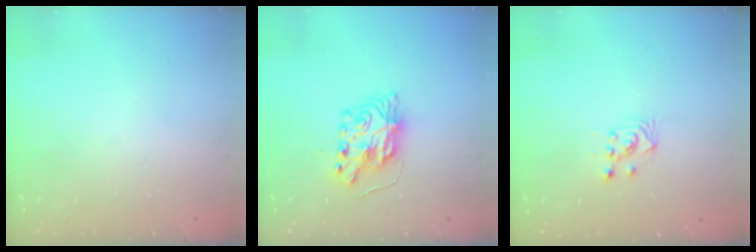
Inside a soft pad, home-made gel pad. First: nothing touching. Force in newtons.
{"total": 8.2, "press": 8.2, "slide": 0.5}
{"total": 2.6, "press": 2.6, "slide": 0.3}